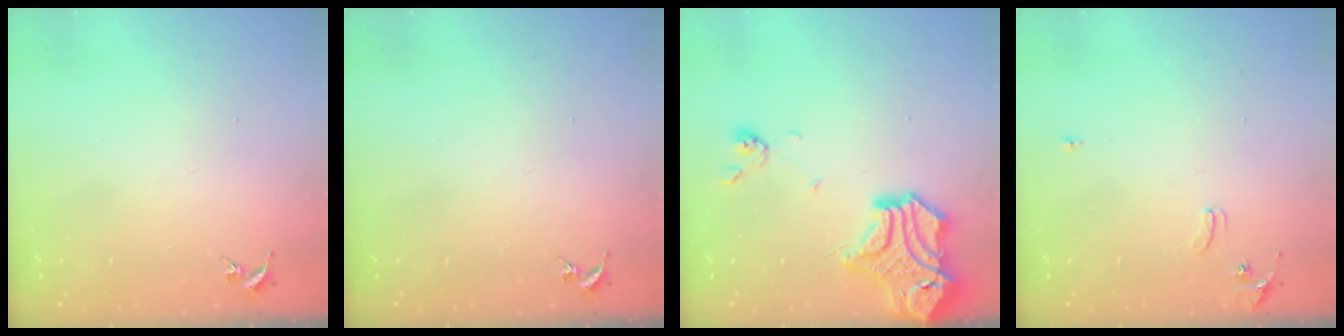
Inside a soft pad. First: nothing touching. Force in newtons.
{"total": 0.0}
{"total": 18.4, "press": 18.3, "slide": 2.2}
{"total": 6.1, "press": 6.0, "slide": 0.9}